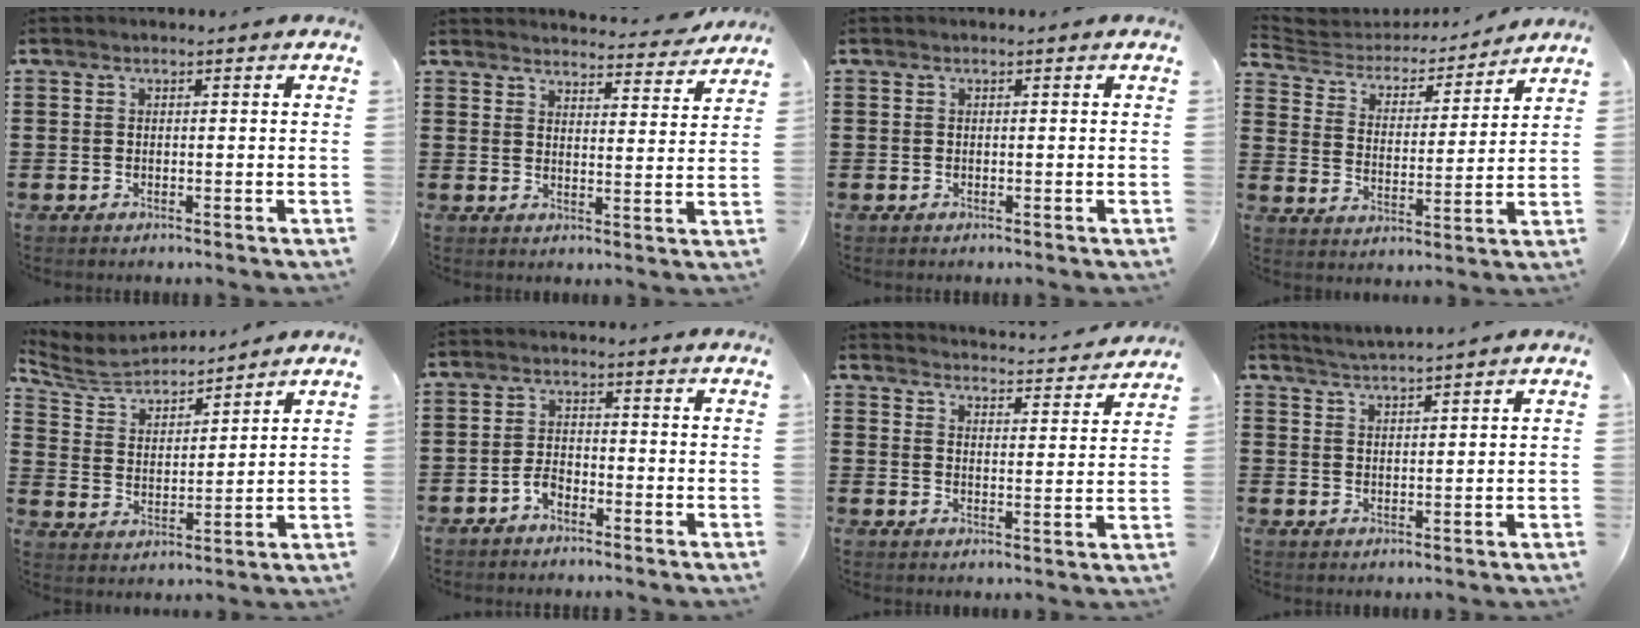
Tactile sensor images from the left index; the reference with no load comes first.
{"total": 4.0, "force": [4.0, 0.0, 0.3], "torque": [-0.013, -0.026, 0.069]}
{"total": 0.0}
{"total": 3.9, "force": [3.7, 1.1, 0.5], "torque": [-0.037, -0.028, 0.055]}
{"total": 5.7, "force": [5.3, 1.3, 1.4], "torque": [-0.057, -0.028, 0.090]}
{"total": 2.7, "force": [-1.8, 1.3, 1.4], "torque": [-0.037, 0.003, -0.039]}
{"total": 3.4, "force": [3.4, -0.4, 0.0], "torque": [-0.012, -0.035, 0.053]}
{"total": 2.3, "force": [2.2, -0.7, 0.1], "torque": [-0.007, -0.009, 0.041]}